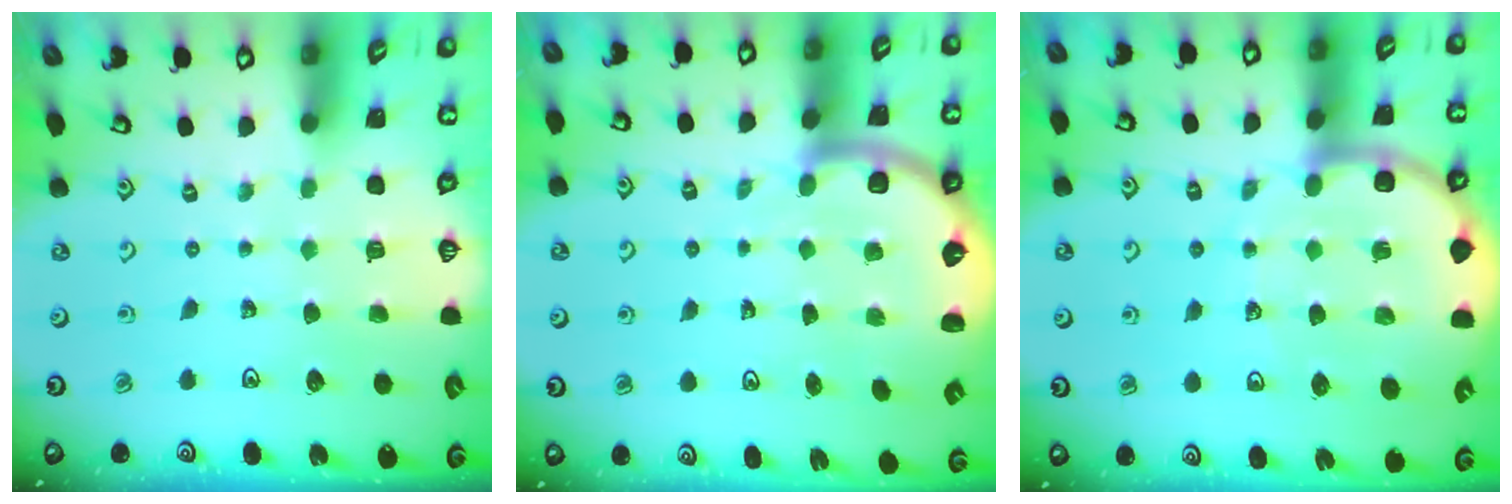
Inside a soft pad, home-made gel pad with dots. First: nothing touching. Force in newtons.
{"total": 5.4, "press": 5.0, "slide": 2.0}
{"total": 11.4, "press": 10.9, "slide": 3.2}